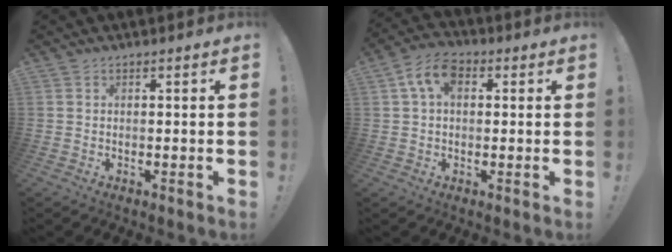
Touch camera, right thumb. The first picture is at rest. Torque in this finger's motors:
{"motor_torque": [0.03, 0.09, 0.30, -0.25, 0.01]}